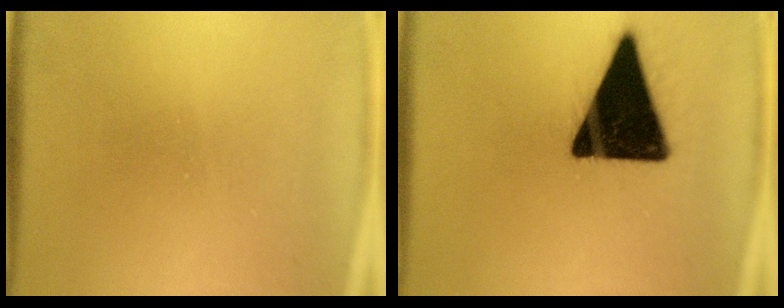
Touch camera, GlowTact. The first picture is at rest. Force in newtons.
{"total": 19.5}